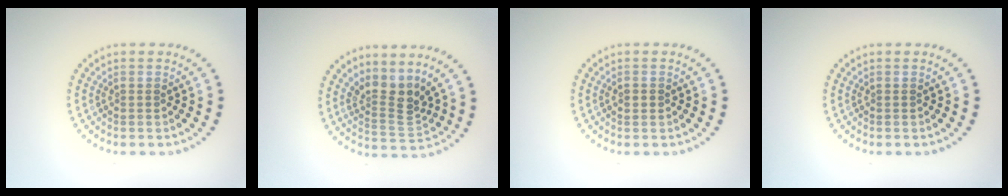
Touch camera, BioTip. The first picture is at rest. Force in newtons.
{"total": 3.2, "press": 2.3, "slide": 2.2}
{"total": 1.1, "press": 1.1, "slide": 0.2}
{"total": 0.0}